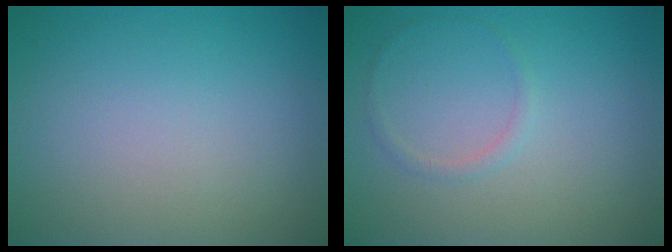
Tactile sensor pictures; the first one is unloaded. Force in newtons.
{"total": 0.8, "press": 0.8, "slide": 0.1}